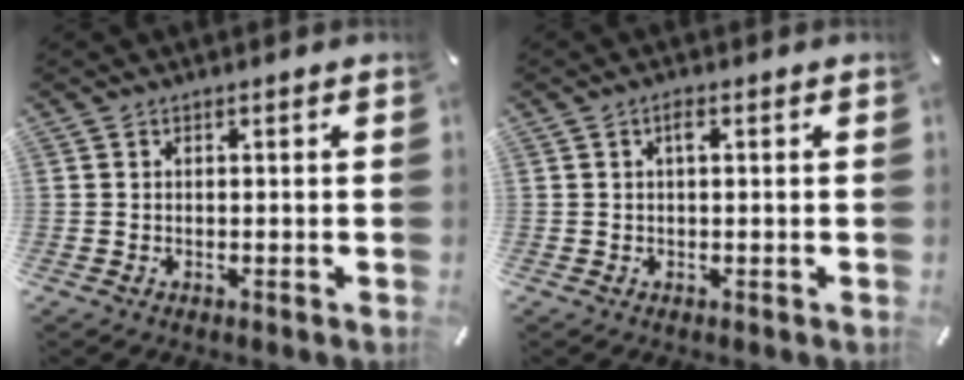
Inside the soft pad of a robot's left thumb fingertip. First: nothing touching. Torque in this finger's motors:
{"motor_torque": [0.14, 0.46, 0.06, 0.05, -0.02]}